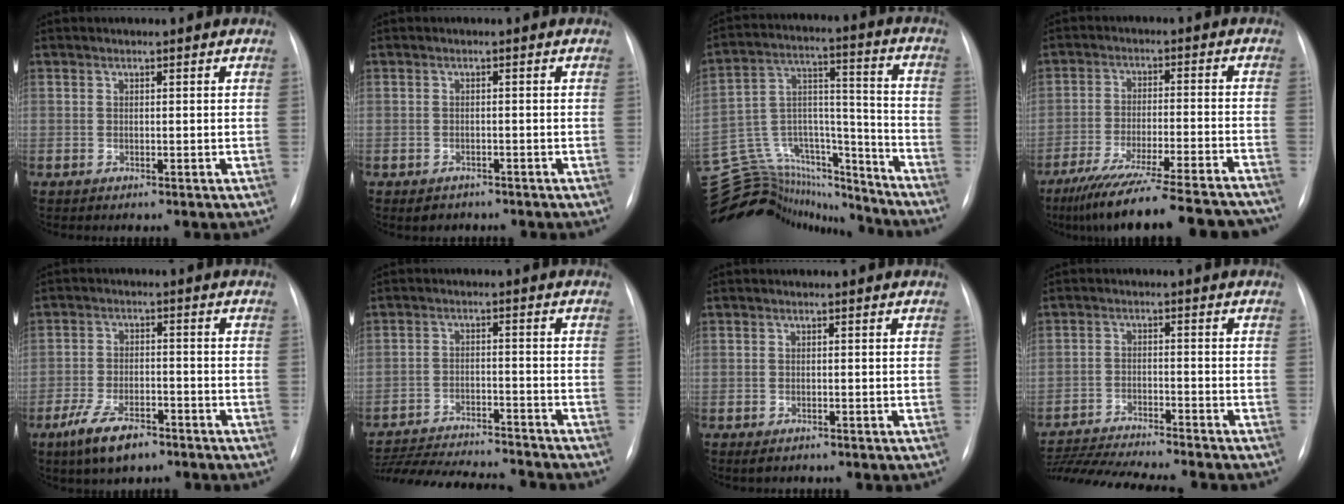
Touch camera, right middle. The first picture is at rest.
{"total": 2.1, "force": [-1.6, 1.4, 0.3], "torque": [-0.004, 0.003, -0.019]}
{"total": 26.3, "force": [-24.0, 8.2, 6.8], "torque": [-0.156, 0.043, -0.372]}
{"total": 22.1, "force": [-19.4, 1.2, 10.5], "torque": [-0.132, -0.033, -0.278]}
{"total": 9.6, "force": [-7.0, 2.2, 6.2], "torque": [-0.128, -0.020, -0.124]}
{"total": 19.9, "force": [-18.4, 2.1, 7.2], "torque": [-0.154, -0.031, -0.265]}
{"total": 1.2, "force": [-1.0, 0.6, 0.5], "torque": [-0.009, -0.001, -0.011]}
{"total": 16.9, "force": [-15.5, 0.3, 6.9], "torque": [-0.129, -0.029, -0.235]}